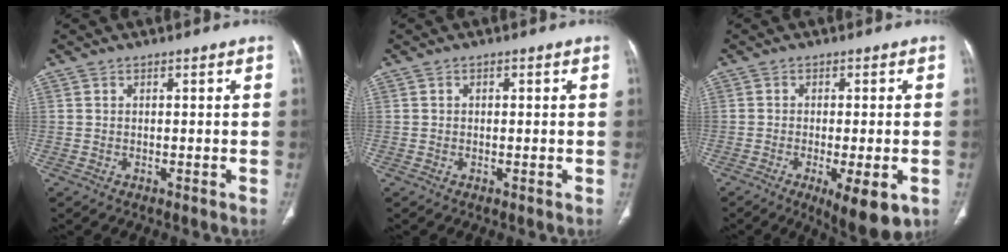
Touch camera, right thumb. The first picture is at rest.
{"total": 0.6, "force": [0.1, 0.5, 0.3], "torque": [-0.001, 0.001, 0.000]}
{"total": 10.0, "force": [-4.1, 3.1, 8.6], "torque": [-0.117, -0.011, -0.055]}